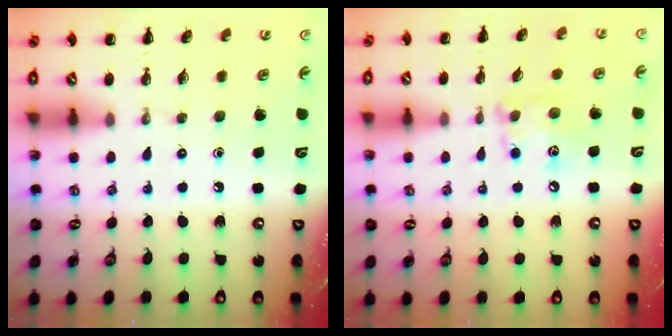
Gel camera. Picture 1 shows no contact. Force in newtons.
{"total": 8.1, "press": 8.1, "slide": 0.4}